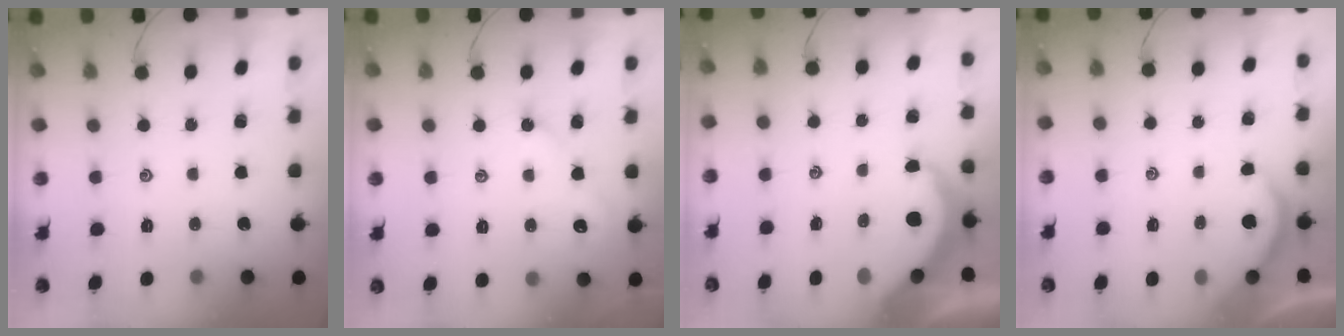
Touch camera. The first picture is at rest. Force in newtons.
{"total": 3.3, "press": 3.3, "slide": 0.4}
{"total": 6.0, "press": 6.0, "slide": 0.4}
{"total": 2.5, "press": 2.5, "slide": 0.4}